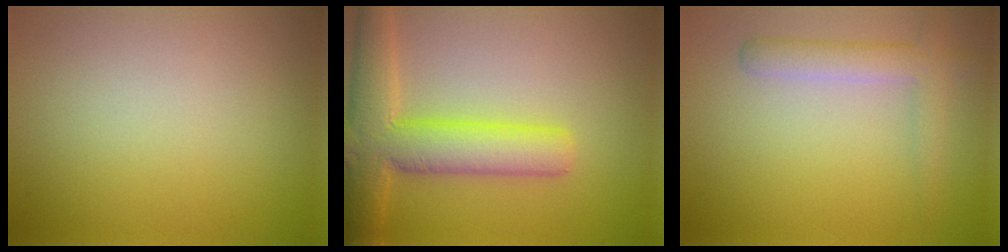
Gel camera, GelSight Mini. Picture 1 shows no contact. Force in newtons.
{"total": 7.5, "press": 7.5, "slide": 0.2}
{"total": 2.9, "press": 2.9, "slide": 0.2}